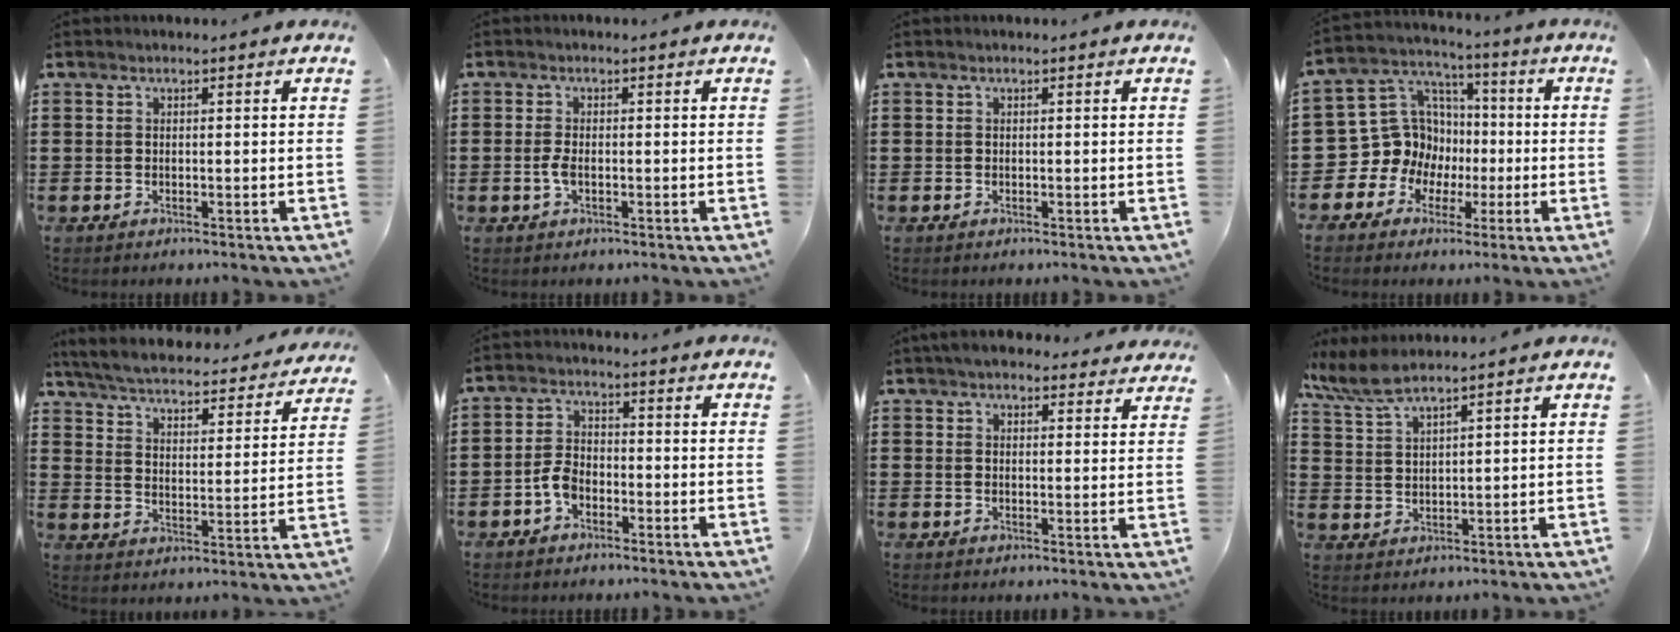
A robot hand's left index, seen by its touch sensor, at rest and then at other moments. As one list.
[{"total": 2.3, "force": [-0.6, 0.9, 2.0], "torque": [-0.053, -0.004, -0.015]}, {"total": 0.0}, {"total": 11.7, "force": [-0.9, 11.3, 2.8], "torque": [-0.102, -0.010, -0.006]}, {"total": 4.1, "force": [4.0, -0.2, 1.0], "torque": [-0.043, -0.035, 0.059]}, {"total": 3.8, "force": [-1.9, 2.3, 2.4], "torque": [-0.065, -0.001, -0.043]}, {"total": 4.1, "force": [3.8, 1.3, 1.1], "torque": [-0.025, -0.008, 0.070]}, {"total": 4.9, "force": [4.2, 0.5, 2.6], "torque": [-0.063, -0.008, 0.076]}]